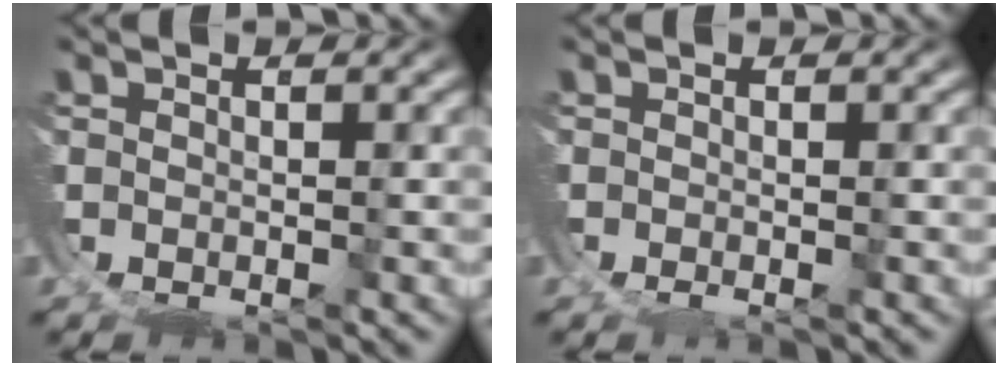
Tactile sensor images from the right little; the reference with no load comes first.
{"total": 0.5, "force": [-0.4, 0.1, 0.4], "torque": [-0.004, -0.001, -0.007]}